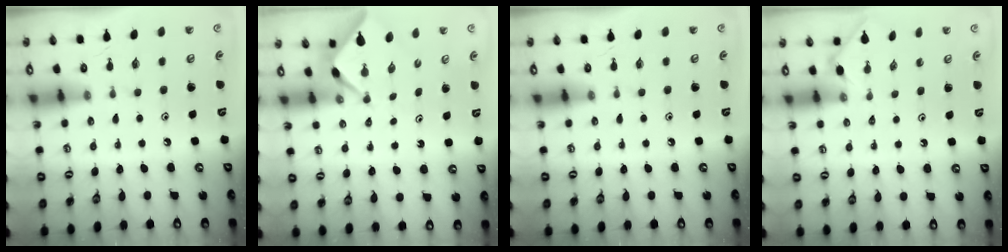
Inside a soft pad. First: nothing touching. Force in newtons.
{"total": 2.1, "press": 2.1, "slide": 0.2}
{"total": 0.0}
{"total": 0.7, "press": 0.6, "slide": 0.2}